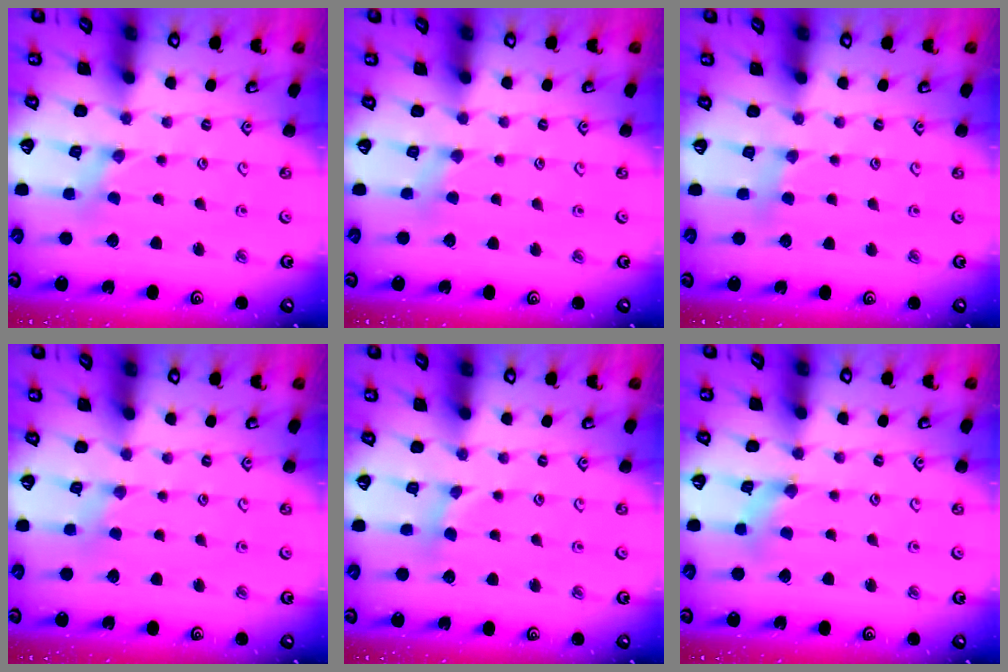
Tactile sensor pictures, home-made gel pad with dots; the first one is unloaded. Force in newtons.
{"total": 2.1, "press": 2.0, "slide": 0.4}
{"total": 3.5, "press": 3.4, "slide": 0.6}
{"total": 0.8, "press": 0.8, "slide": 0.3}
{"total": 2.0, "press": 1.9, "slide": 0.4}
{"total": 2.4, "press": 2.4, "slide": 0.4}